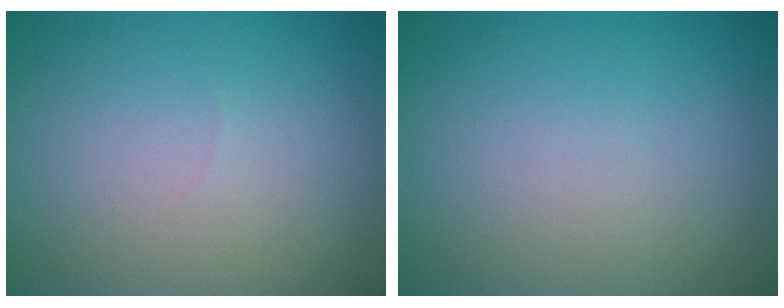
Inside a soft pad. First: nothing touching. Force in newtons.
{"total": 0.0}